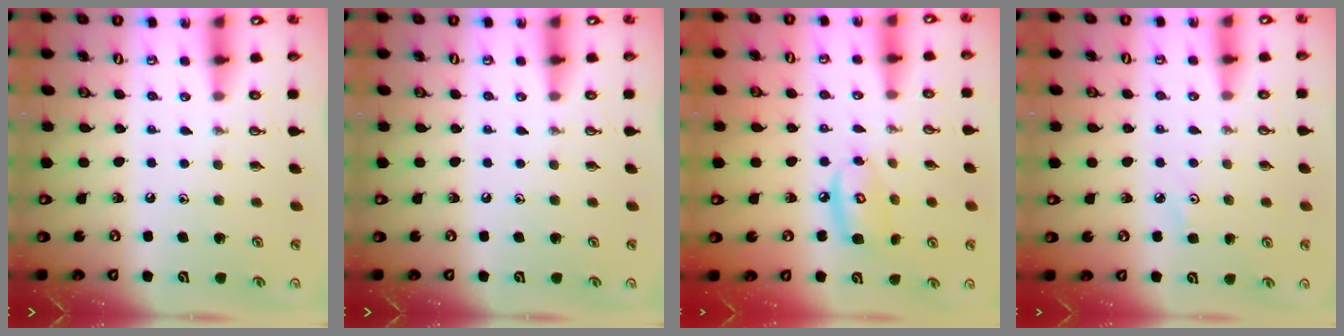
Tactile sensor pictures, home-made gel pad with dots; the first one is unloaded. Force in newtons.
{"total": 0.0}
{"total": 8.1, "press": 8.1, "slide": 0.7}
{"total": 2.8, "press": 2.8, "slide": 0.4}